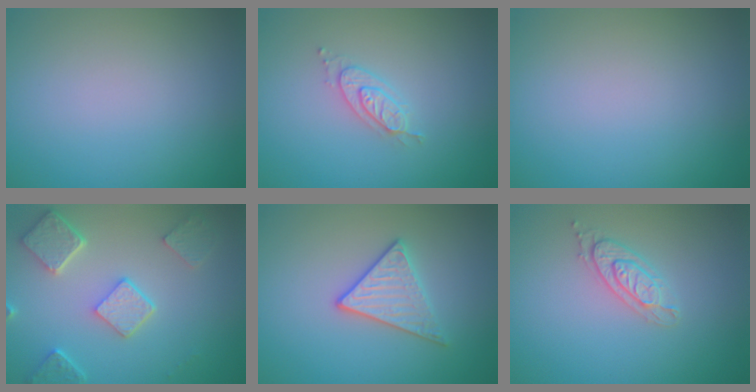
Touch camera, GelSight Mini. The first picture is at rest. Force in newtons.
{"total": 2.2, "press": 2.2, "slide": 0.3}
{"total": 0.0}
{"total": 4.9, "press": 3.8, "slide": 3.0}
{"total": 2.8, "press": 2.6, "slide": 1.0}
{"total": 2.1, "press": 2.1, "slide": 0.3}